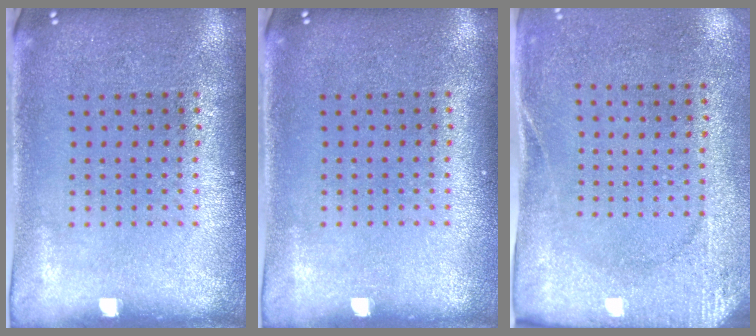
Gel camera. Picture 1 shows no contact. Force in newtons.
{"total": 0.0}
{"total": 2.7, "press": 2.1, "slide": 1.6}